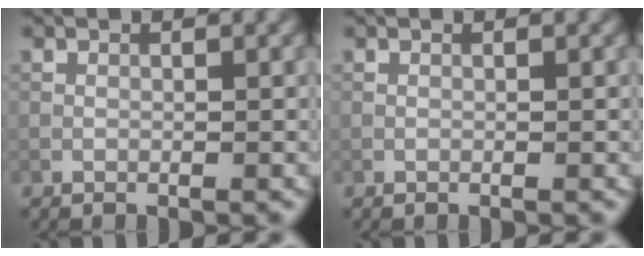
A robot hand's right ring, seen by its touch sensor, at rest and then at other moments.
{"total": 0.0}